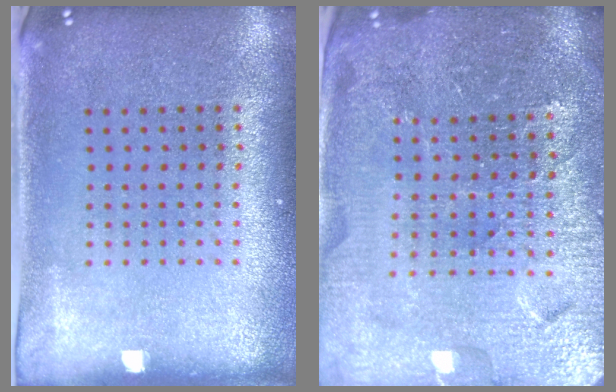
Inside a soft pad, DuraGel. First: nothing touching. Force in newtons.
{"total": 4.9, "press": 4.6, "slide": 1.7}